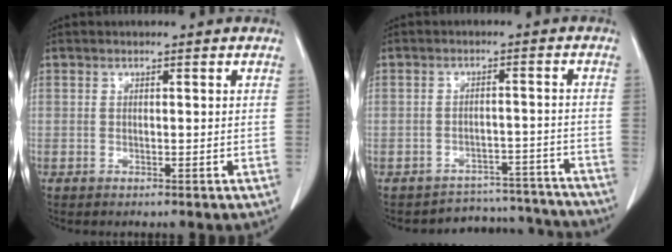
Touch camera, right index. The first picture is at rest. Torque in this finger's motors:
{"motor_torque": [-0.82, -0.16, -1.05, -0.21]}